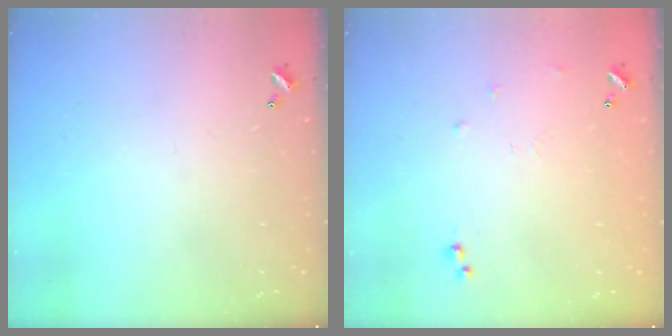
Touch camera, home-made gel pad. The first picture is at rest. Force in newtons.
{"total": 6.3, "press": 6.3, "slide": 0.7}